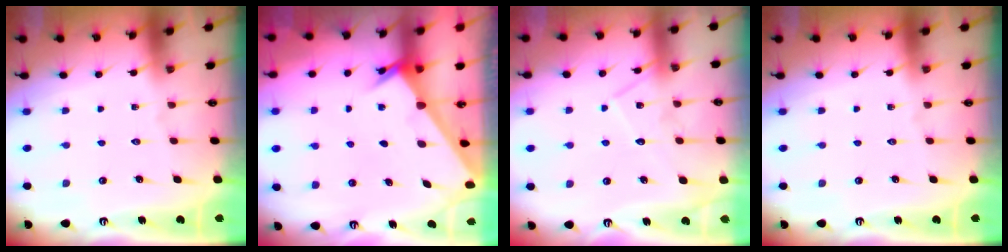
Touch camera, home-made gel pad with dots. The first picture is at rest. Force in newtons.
{"total": 2.3, "press": 2.3, "slide": 0.3}
{"total": 10.1, "press": 10.0, "slide": 0.8}
{"total": 0.0}